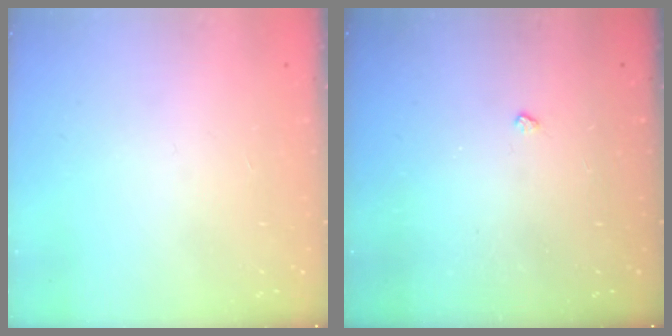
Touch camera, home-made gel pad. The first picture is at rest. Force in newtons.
{"total": 3.0, "press": 2.9, "slide": 0.4}